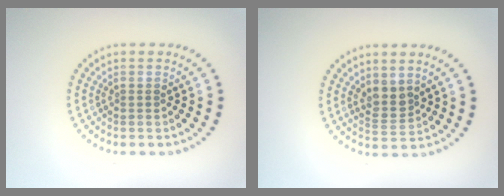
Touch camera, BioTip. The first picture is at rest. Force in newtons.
{"total": 2.2, "press": 1.8, "slide": 1.3}